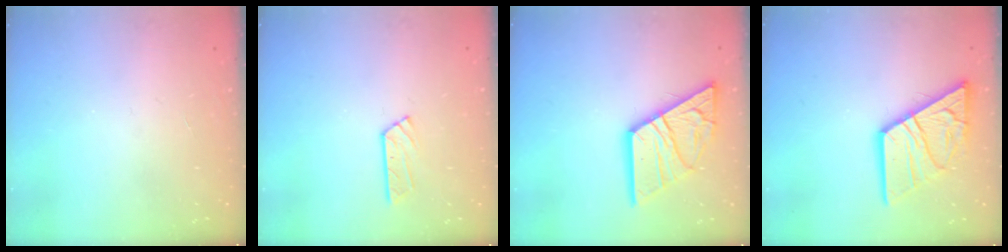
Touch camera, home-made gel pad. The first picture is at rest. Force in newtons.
{"total": 3.4, "press": 3.4, "slide": 0.3}
{"total": 19.5, "press": 19.4, "slide": 1.9}
{"total": 16.6, "press": 16.6, "slide": 1.7}